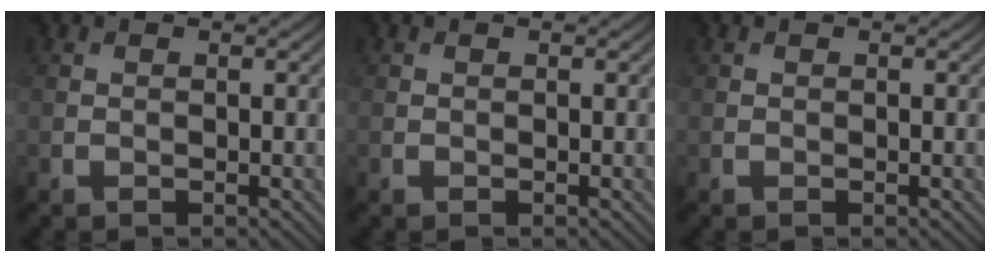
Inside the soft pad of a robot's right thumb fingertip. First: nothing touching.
{"total": 0.0}
{"total": 0.0}